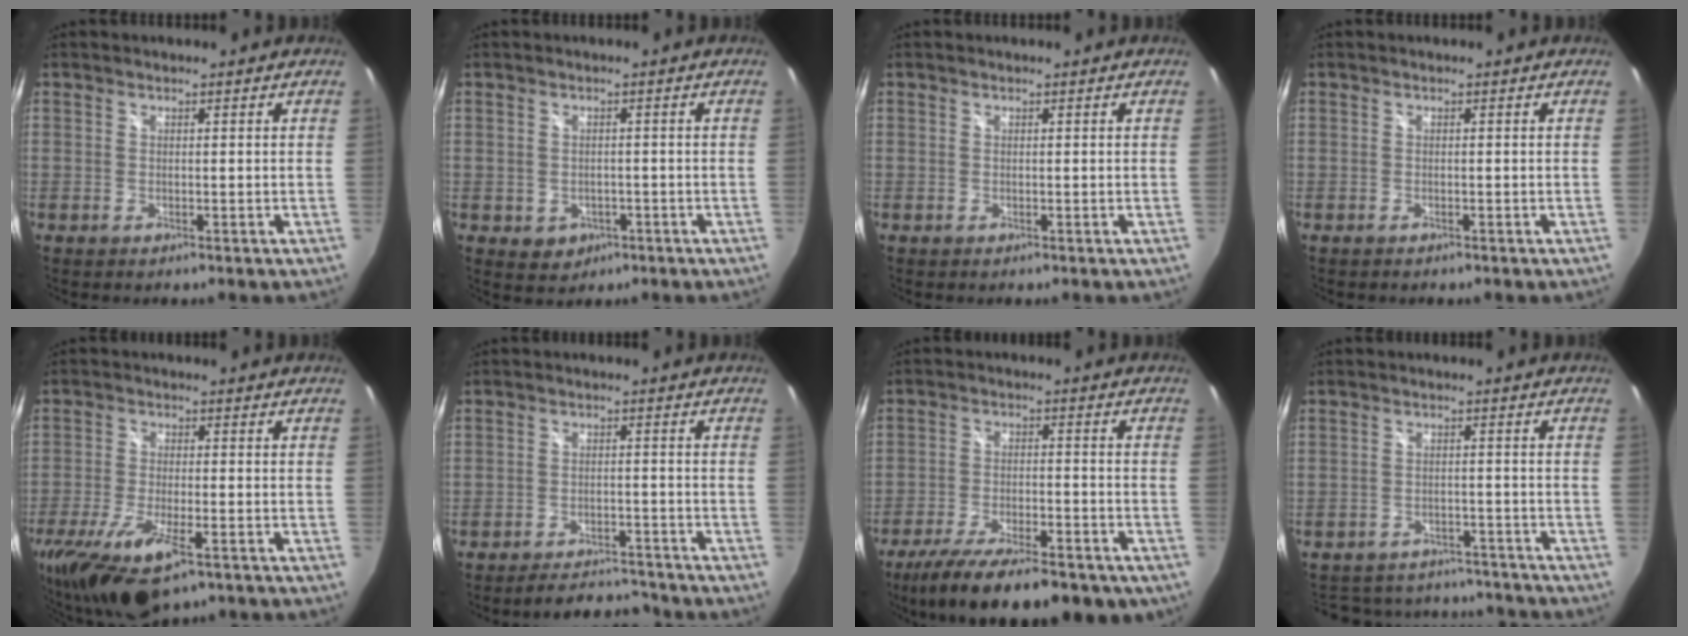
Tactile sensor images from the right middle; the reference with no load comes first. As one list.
[{"total": 4.0, "force": [-1.4, 3.4, 1.5], "torque": [-0.037, -0.002, -0.008]}, {"total": 0.0}, {"total": 0.6, "force": [-0.5, 0.3, 0.2], "torque": [-0.004, -0.003, -0.010]}, {"total": 17.1, "force": [-9.8, 6.3, 12.6], "torque": [-0.272, -0.063, -0.168]}, {"total": 7.3, "force": [-7.0, 1.5, 1.5], "torque": [-0.043, 0.009, -0.097]}, {"total": 19.3, "force": [-14.1, 6.5, 11.4], "torque": [-0.215, -0.044, -0.213]}, {"total": 17.1, "force": [-14.7, 7.0, 5.5], "torque": [-0.127, 0.026, -0.188]}]